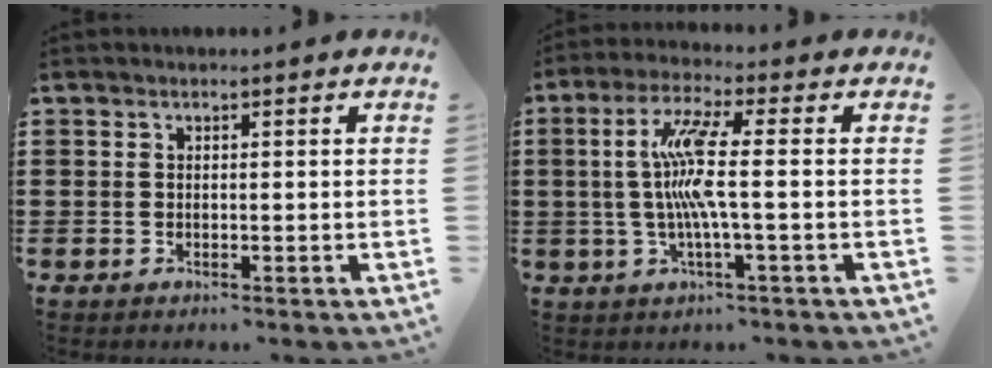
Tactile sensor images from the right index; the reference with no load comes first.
{"total": 8.3, "force": [-0.1, 0.1, 8.3], "torque": [-0.187, -0.016, -0.020]}